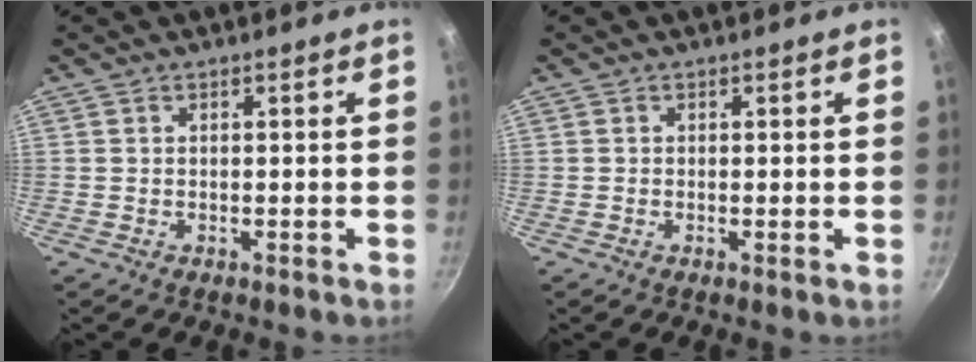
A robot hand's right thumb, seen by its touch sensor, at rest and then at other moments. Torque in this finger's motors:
{"motor_torque": [0.38, -0.11, 0.37, 0.04, 0.03]}